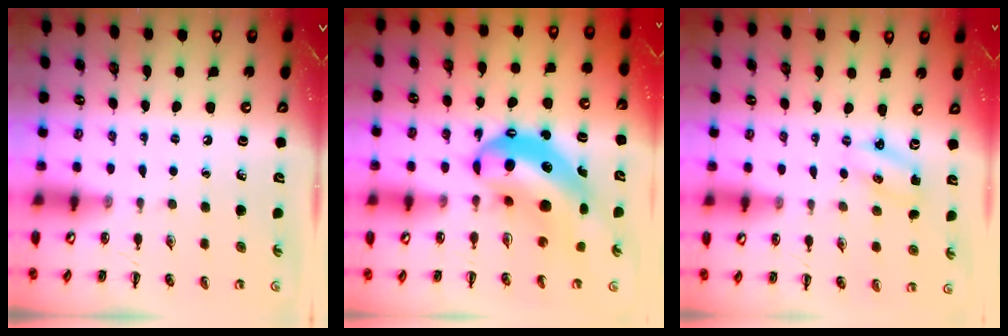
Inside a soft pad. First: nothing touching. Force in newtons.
{"total": 12.8, "press": 12.4, "slide": 3.1}
{"total": 2.1, "press": 2.1, "slide": 0.6}